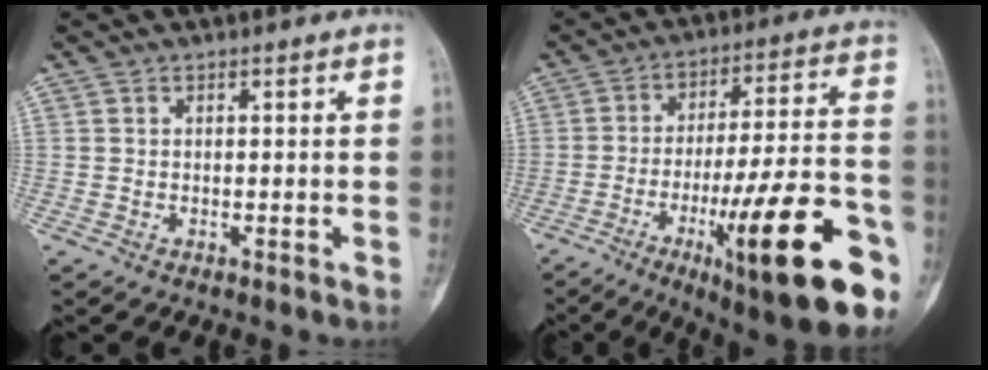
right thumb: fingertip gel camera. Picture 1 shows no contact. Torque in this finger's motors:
{"motor_torque": [1.59, 1.80, 2.02, -0.75, 0.20]}